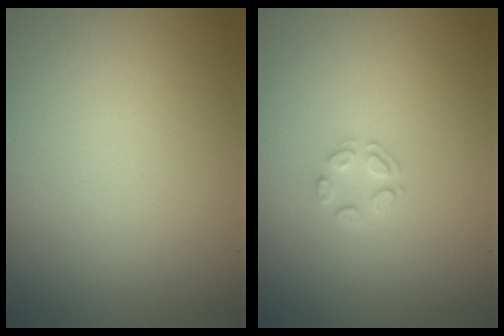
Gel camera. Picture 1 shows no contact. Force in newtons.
{"total": 1.5, "press": 1.5, "slide": 0.1}